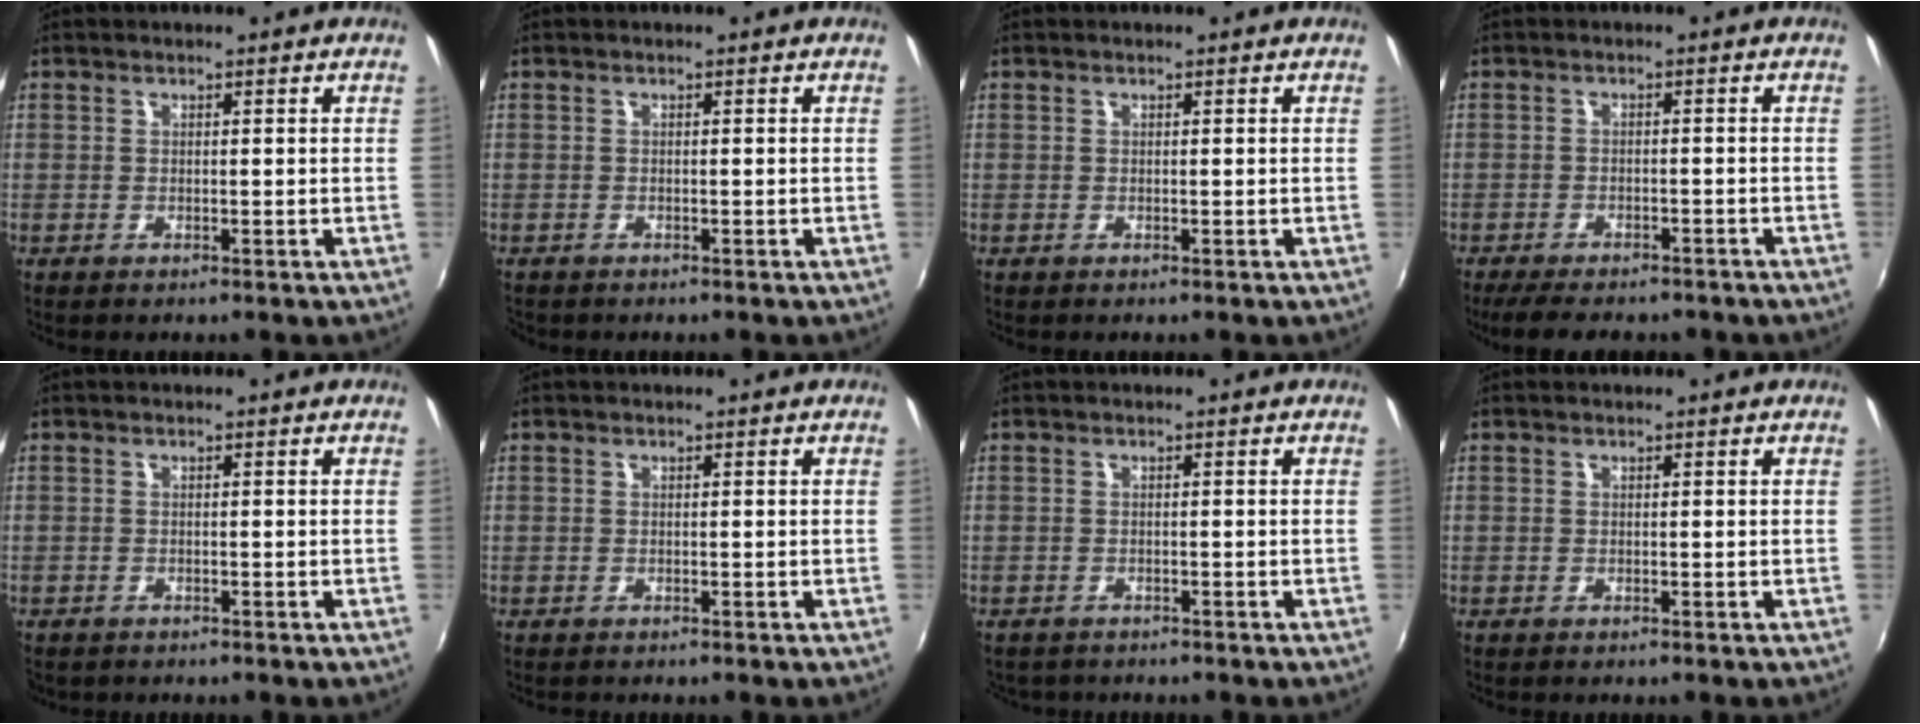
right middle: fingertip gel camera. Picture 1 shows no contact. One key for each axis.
{"total": 0.6, "fx": -0.5, "fy": 0.3, "fz": 0.0, "tx": -0.002, "ty": -0.002, "tz": -0.010}
{"total": 0.0}
{"total": 10.3, "fx": -8.4, "fy": 3.2, "fz": 5.0, "tx": -0.110, "ty": -0.027, "tz": -0.125}
{"total": 1.1, "fx": -0.8, "fy": 0.7, "fz": 0.1, "tx": -0.008, "ty": -0.002, "tz": -0.013}
{"total": 0.0}
{"total": 2.5, "fx": -2.1, "fy": 1.3, "fz": 0.4, "tx": -0.013, "ty": -0.010, "tz": -0.031}
{"total": 0.0}